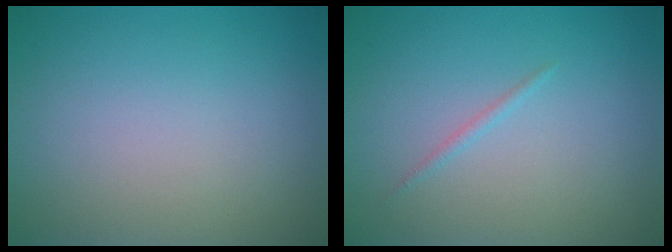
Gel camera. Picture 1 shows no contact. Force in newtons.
{"total": 0.6, "press": 0.6, "slide": 0.0}